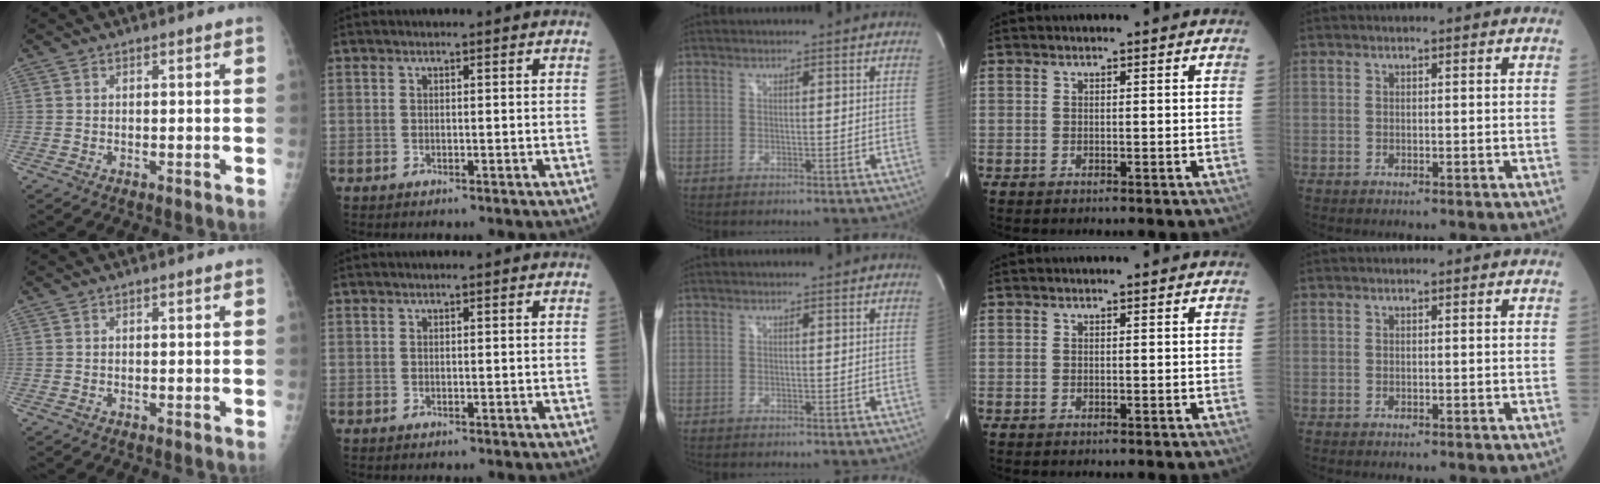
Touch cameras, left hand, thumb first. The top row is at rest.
{}